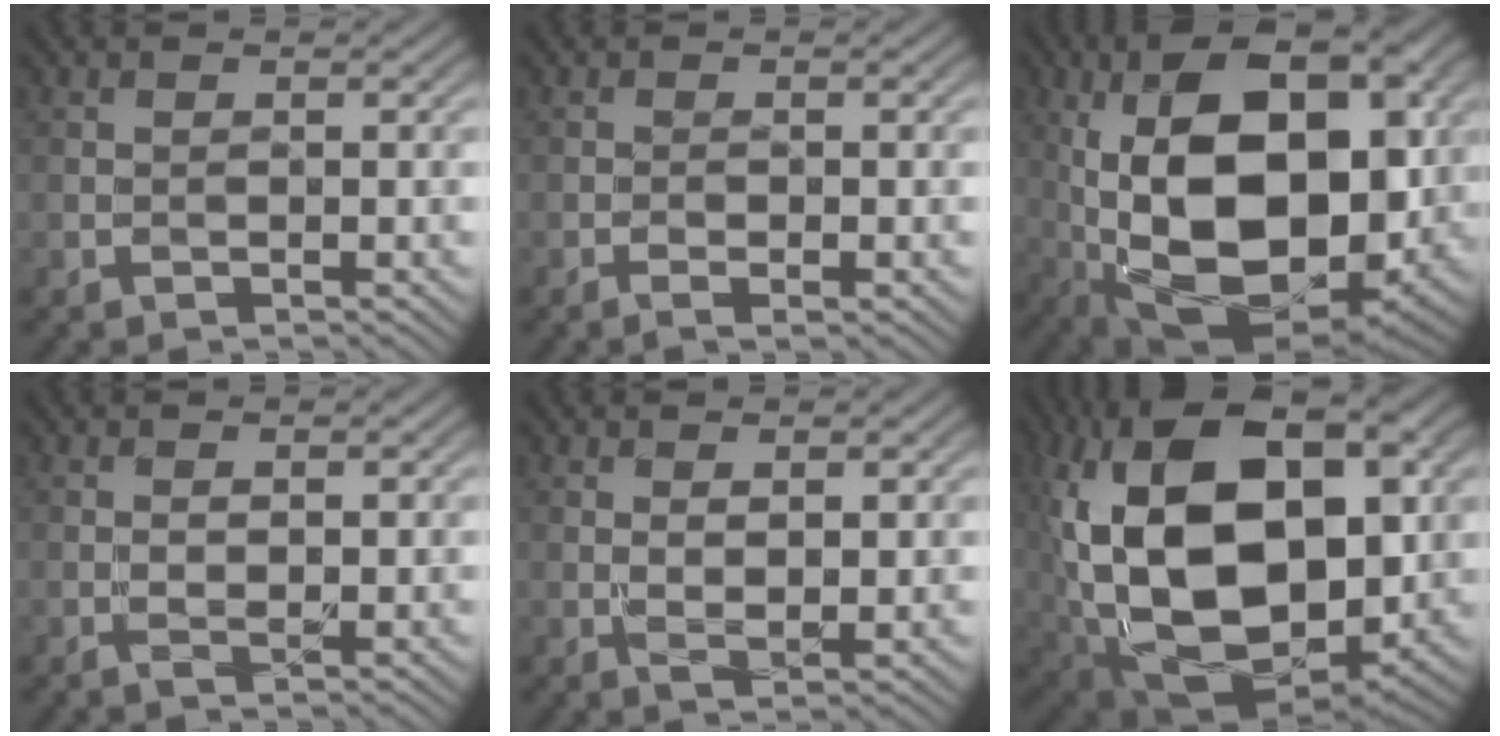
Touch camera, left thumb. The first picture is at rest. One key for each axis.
{"total": 1.5, "fx": -0.9, "fy": 0.2, "fz": 1.2, "tx": -0.024, "ty": -0.003, "tz": -0.013}
{"total": 18.9, "fx": 1.8, "fy": 10.6, "fz": 15.6, "tx": -0.280, "ty": -0.003, "tz": 0.027}
{"total": 0.6, "fx": 0.1, "fy": -0.2, "fz": 0.6, "tx": -0.015, "ty": -0.001, "tz": 0.003}
{"total": 1.7, "fx": 1.1, "fy": 0.1, "fz": 1.3, "tx": -0.031, "ty": -0.009, "tz": 0.026}
{"total": 21.4, "fx": 3.3, "fy": 13.8, "fz": 16.1, "tx": -0.361, "ty": -0.025, "tz": 0.085}